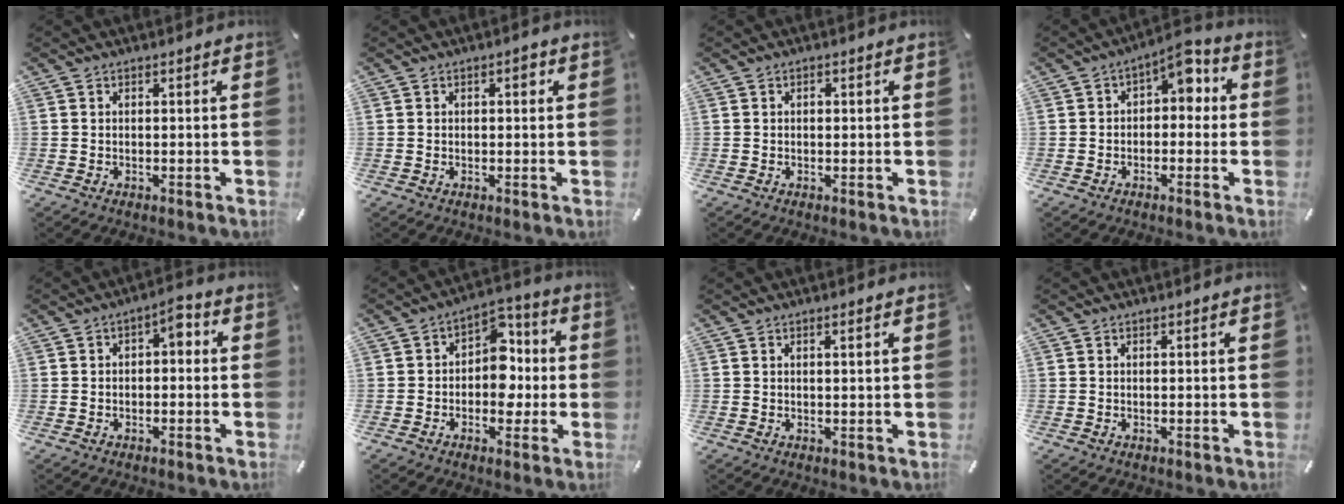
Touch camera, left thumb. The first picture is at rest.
{"total": 2.0, "force": [0.4, 1.1, 1.6], "torque": [-0.016, 0.003, 0.000]}
{"total": 0.6, "force": [0.0, 0.5, 0.5], "torque": [-0.009, 0.001, 0.000]}
{"total": 6.0, "force": [2.1, 3.6, 4.3], "torque": [-0.057, -0.014, 0.029]}
{"total": 3.8, "force": [-0.4, 2.1, 3.1], "torque": [-0.054, 0.013, -0.015]}
{"total": 10.2, "force": [-1.5, 7.8, 6.5], "torque": [-0.076, 0.014, -0.028]}
{"total": 1.0, "force": [0.4, 0.0, 0.9], "torque": [-0.017, -0.001, 0.006]}
{"total": 0.0}